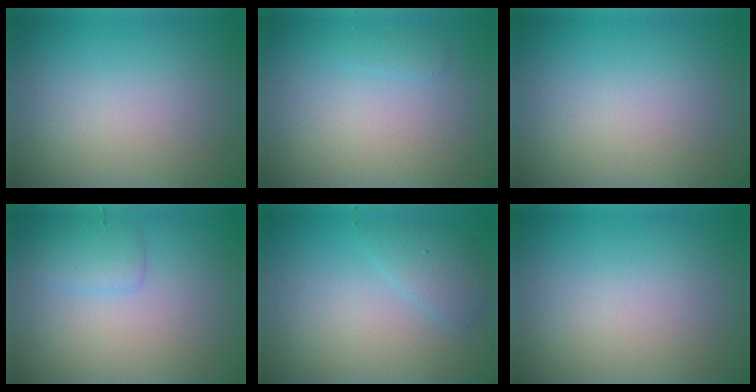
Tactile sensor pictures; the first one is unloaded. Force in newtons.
{"total": 0.7, "press": 0.7, "slide": 0.1}
{"total": 0.0}
{"total": 1.8, "press": 1.8, "slide": 0.2}
{"total": 1.9, "press": 1.9, "slide": 0.2}
{"total": 0.0}